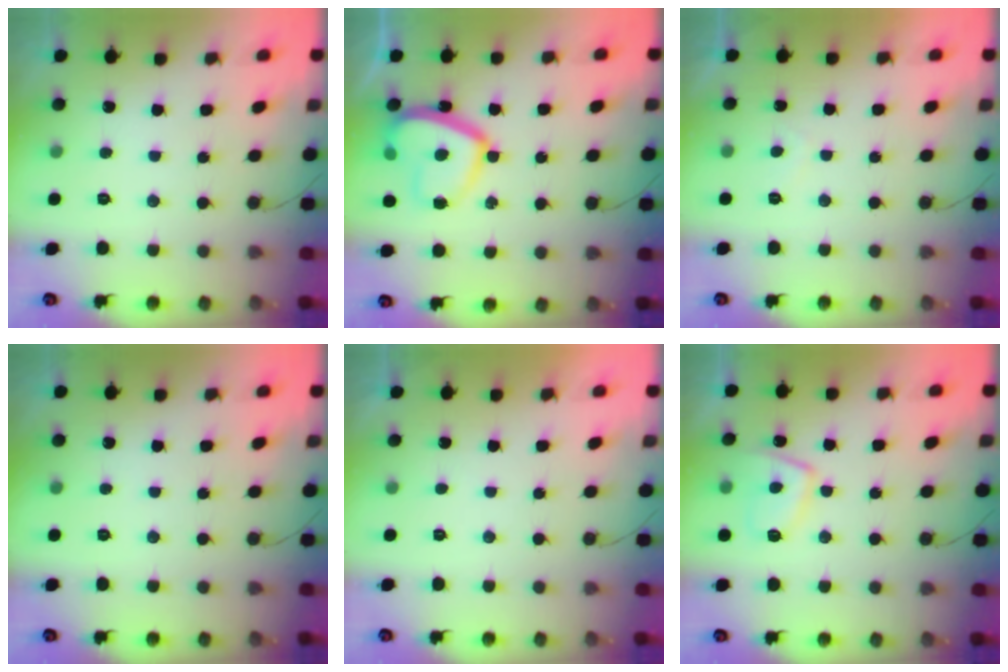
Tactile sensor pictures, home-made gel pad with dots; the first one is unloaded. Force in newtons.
{"total": 13.8, "press": 13.8, "slide": 1.1}
{"total": 0.9, "press": 0.7, "slide": 0.5}
{"total": 0.0}
{"total": 2.3, "press": 2.2, "slide": 0.4}
{"total": 9.0, "press": 9.0, "slide": 1.2}